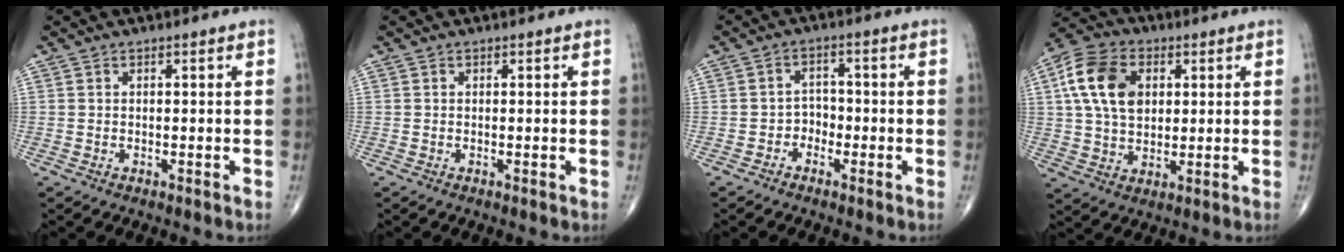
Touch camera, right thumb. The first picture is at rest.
{"total": 0.0}
{"total": 3.0, "force": [-1.5, 2.4, 0.9], "torque": [0.008, 0.018, -0.035]}
{"total": 13.1, "force": [3.3, 8.9, 9.0], "torque": [-0.157, 0.006, 0.054]}